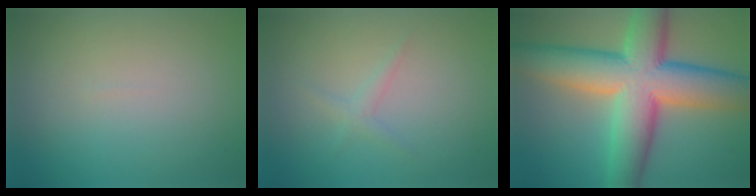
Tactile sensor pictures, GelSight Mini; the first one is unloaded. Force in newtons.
{"total": 1.1, "press": 1.1, "slide": 0.0}
{"total": 13.3, "press": 13.3, "slide": 0.3}